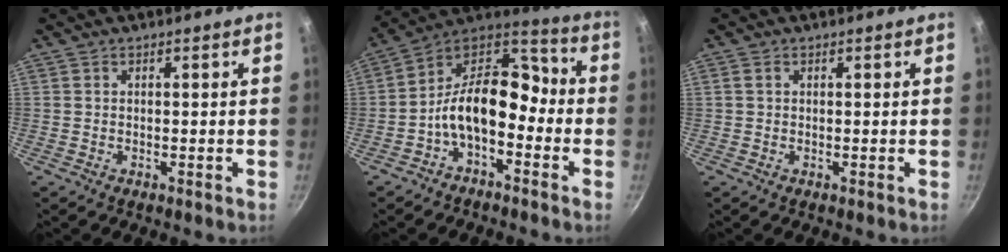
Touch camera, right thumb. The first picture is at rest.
{"total": 14.5, "force": [-4.5, 8.8, 10.7], "torque": [-0.153, 0.073, -0.103]}
{"total": 1.0, "force": [0.3, 0.8, 0.5], "torque": [-0.009, 0.004, 0.004]}